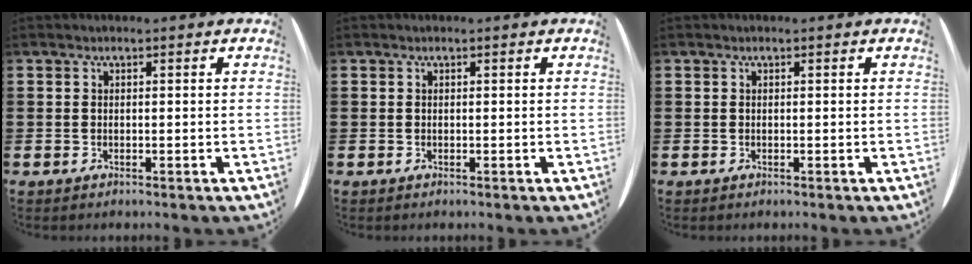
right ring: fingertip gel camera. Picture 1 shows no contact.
{"total": 0.0}
{"total": 0.0}